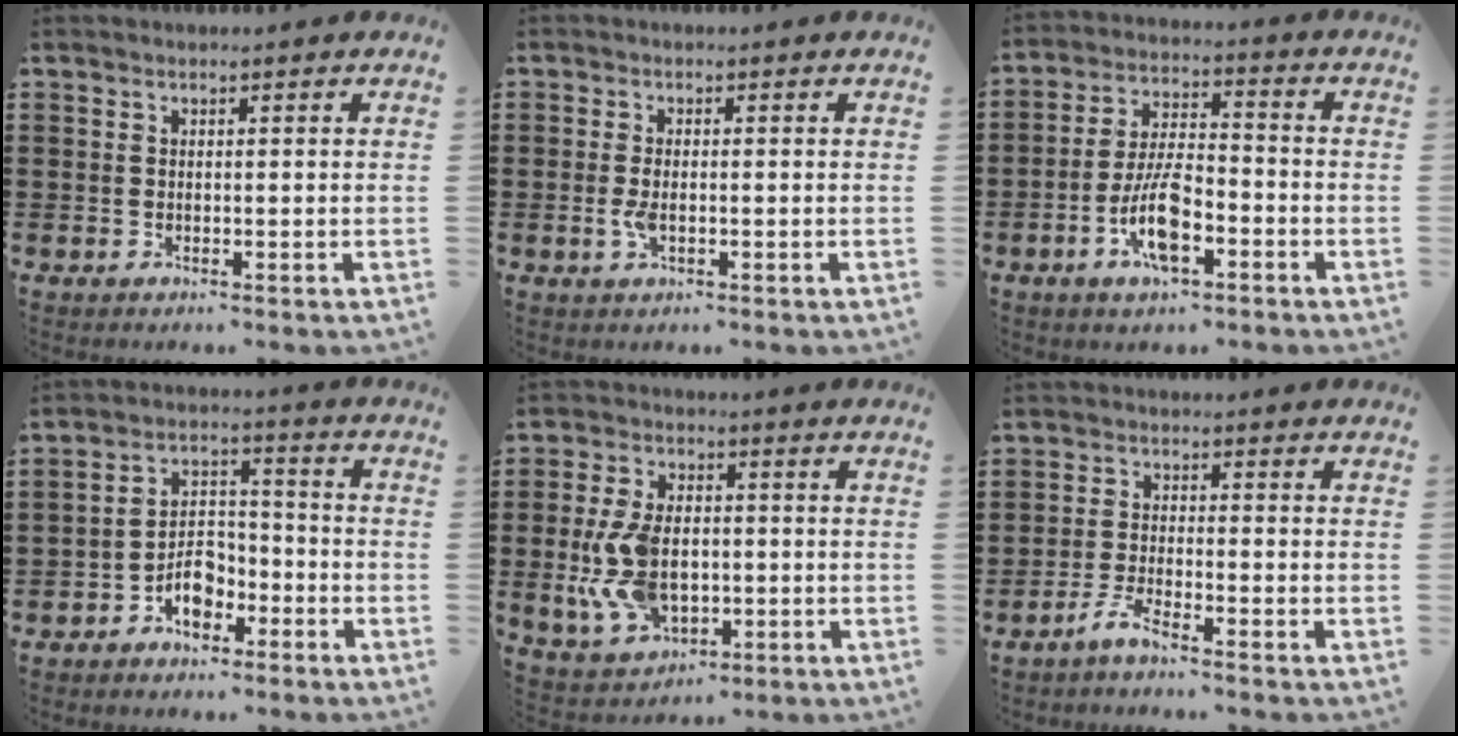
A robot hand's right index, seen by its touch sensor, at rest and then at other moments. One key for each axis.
{"total": 2.6, "fx": -0.5, "fy": 1.0, "fz": 2.3, "tx": -0.057, "ty": -0.007, "tz": -0.013}
{"total": 9.3, "fx": -3.8, "fy": 3.5, "fz": 7.8, "tx": -0.166, "ty": -0.002, "tz": -0.071}
{"total": 5.8, "fx": -3.4, "fy": 3.6, "fz": 3.0, "tx": -0.059, "ty": 0.013, "tz": -0.064}
{"total": 10.7, "fx": -1.2, "fy": 6.9, "fz": 8.2, "tx": -0.190, "ty": 0.007, "tz": -0.022}
{"total": 2.8, "fx": -2.4, "fy": 0.0, "fz": 1.4, "tx": -0.039, "ty": 0.000, "tz": -0.051}